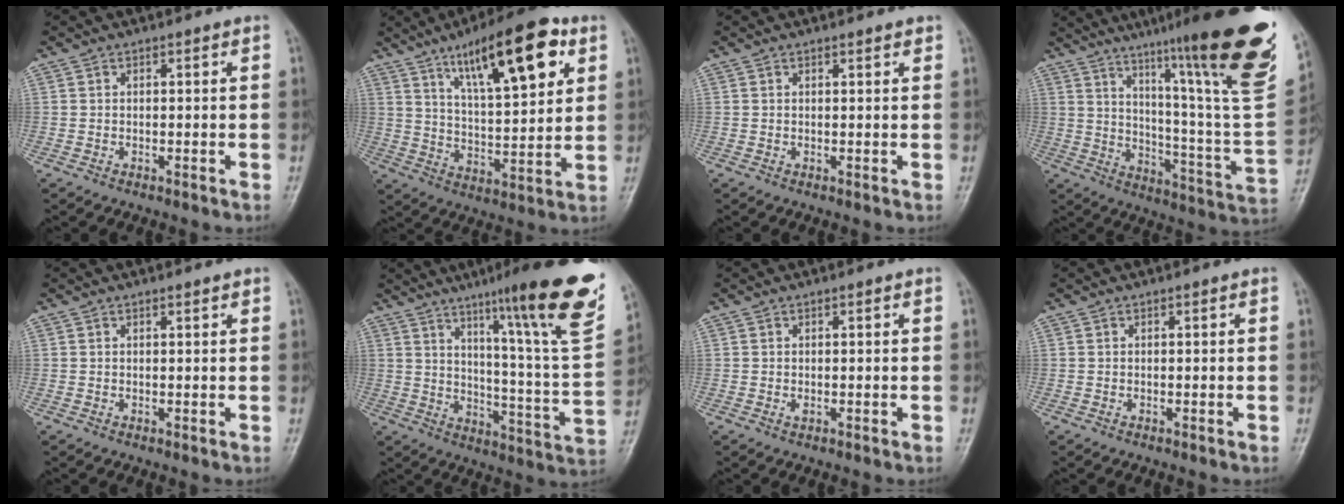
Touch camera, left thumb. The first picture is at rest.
{"total": 18.8, "force": [9.3, 6.0, 15.2], "torque": [-0.208, -0.030, 0.150]}
{"total": 0.9, "force": [0.7, 0.2, 0.5], "torque": [-0.006, -0.003, 0.009]}
{"total": 25.7, "force": [16.9, 1.6, 19.3], "torque": [-0.252, -0.092, 0.242]}
{"total": 0.6, "force": [0.5, 0.1, 0.4], "torque": [-0.007, -0.003, 0.007]}
{"total": 25.1, "force": [15.2, 2.1, 19.8], "torque": [-0.259, -0.067, 0.217]}
{"total": 0.7, "force": [0.1, 0.3, 0.6], "torque": [-0.010, 0.002, 0.004]}
{"total": 0.0}